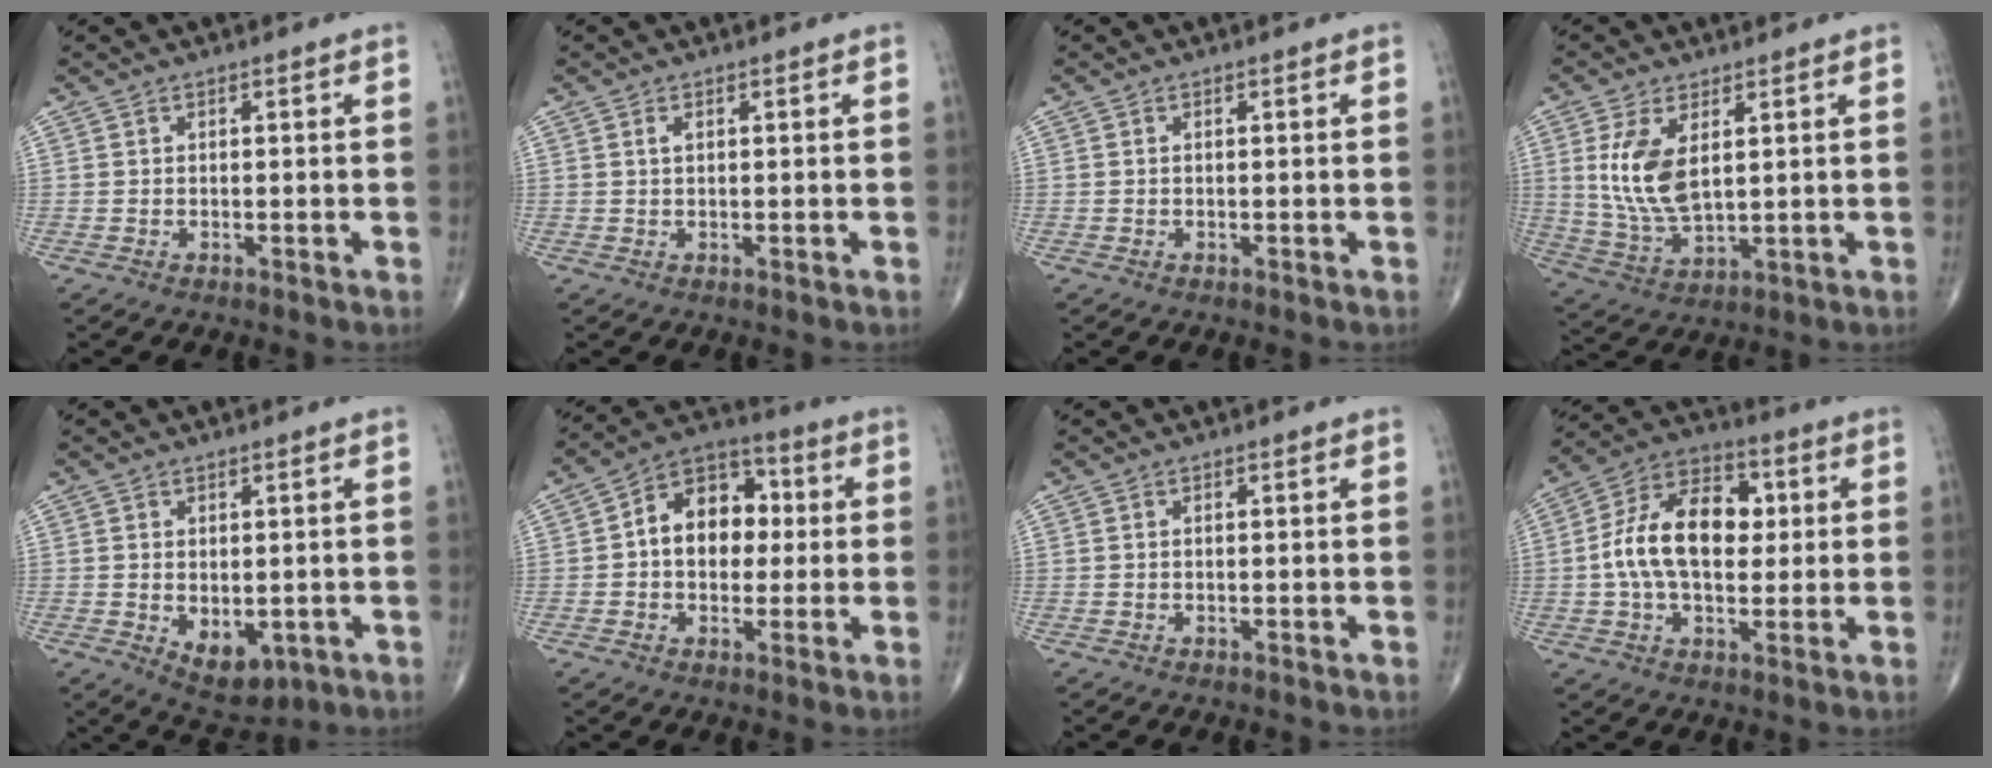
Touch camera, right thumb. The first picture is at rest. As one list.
[{"total": 1.0, "force": [0.4, 0.5, 0.8], "torque": [-0.019, 0.005, 0.008]}, {"total": 0.0}, {"total": 10.6, "force": [2.7, 5.3, 8.8], "torque": [-0.177, -0.015, 0.066]}, {"total": 7.0, "force": [-1.6, 4.2, 5.3], "torque": [-0.065, -0.008, -0.006]}, {"total": 12.6, "force": [1.0, 9.1, 8.7], "torque": [-0.097, 0.027, 0.006]}, {"total": 0.0}, {"total": 16.0, "force": [1.1, 9.9, 12.5], "torque": [-0.199, 0.025, 0.012]}]